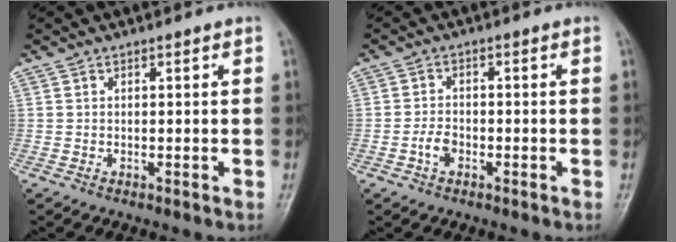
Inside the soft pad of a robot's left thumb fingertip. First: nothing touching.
{"total": 3.0, "force": [-1.3, 1.9, 2.0], "torque": [-0.034, 0.013, -0.027]}